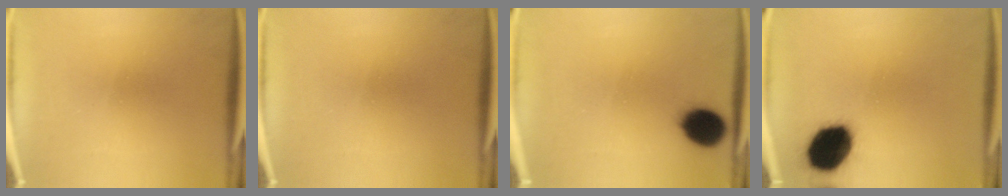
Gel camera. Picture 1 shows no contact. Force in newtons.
{"total": 0.0}
{"total": 10.2}
{"total": 15.9}